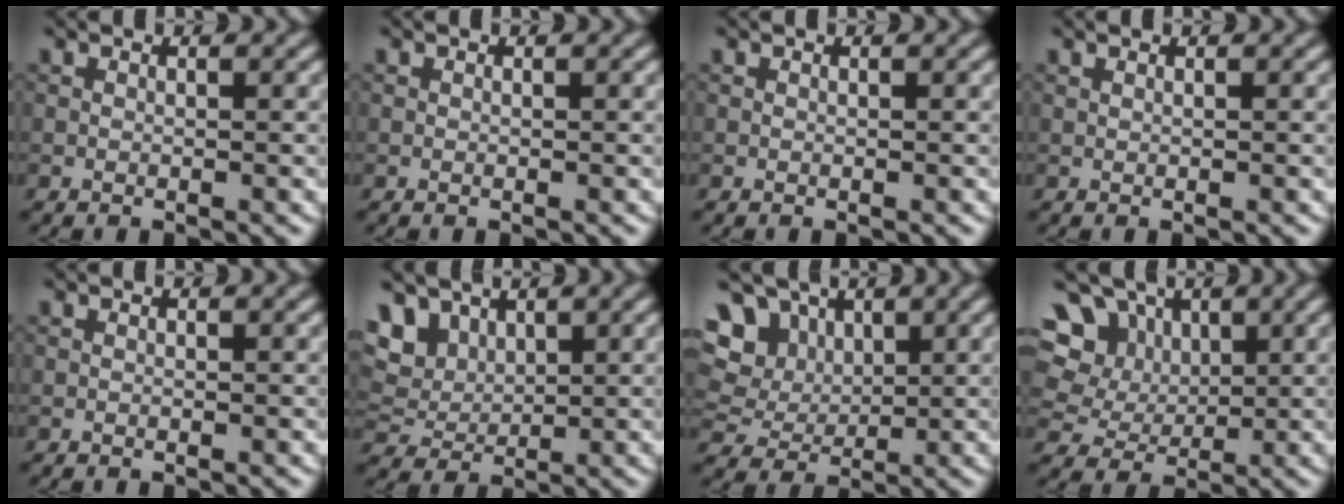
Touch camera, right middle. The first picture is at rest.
{"total": 0.0}
{"total": 0.0}
{"total": 0.0}
{"total": 0.0}
{"total": 6.4, "force": [3.3, 4.4, 3.2], "torque": [-0.096, 0.006, 0.064]}
{"total": 11.6, "force": [5.0, 8.9, 5.6], "torque": [-0.127, 0.027, 0.079]}
{"total": 14.1, "force": [5.7, 11.3, 6.2], "torque": [-0.164, 0.039, 0.096]}